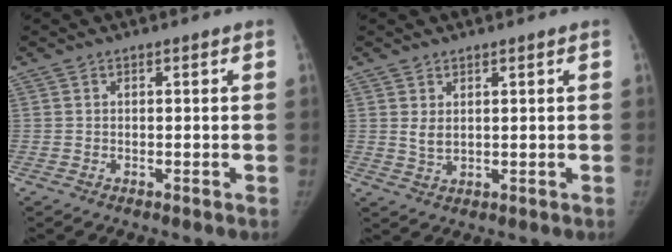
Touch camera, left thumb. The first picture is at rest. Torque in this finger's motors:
{"motor_torque": [0.14, 1.12, 0.11, -0.51, 0.22]}